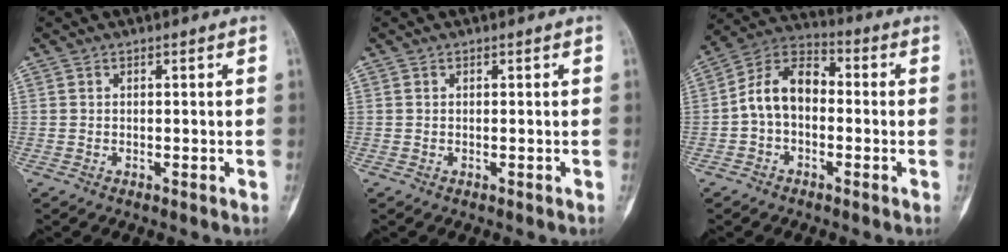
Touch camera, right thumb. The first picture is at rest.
{"total": 0.0}
{"total": 10.3, "force": [-0.8, 6.9, 7.6], "torque": [-0.123, 0.037, -0.031]}